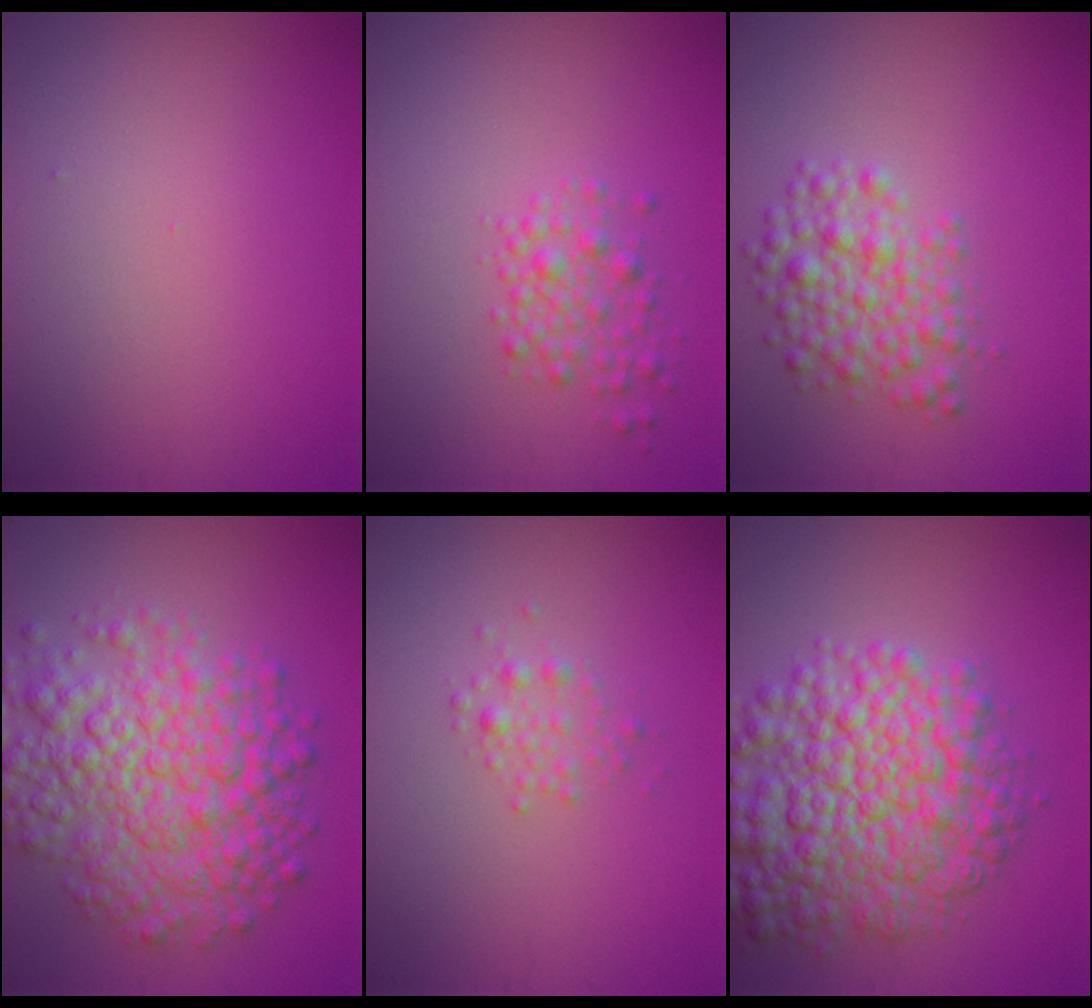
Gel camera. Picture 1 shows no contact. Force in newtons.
{"total": 2.3, "press": 2.3, "slide": 0.1}
{"total": 4.0, "press": 4.0, "slide": 0.1}
{"total": 8.5, "press": 8.5, "slide": 0.1}
{"total": 1.2, "press": 1.2, "slide": 0.1}
{"total": 9.9, "press": 9.9, "slide": 0.2}